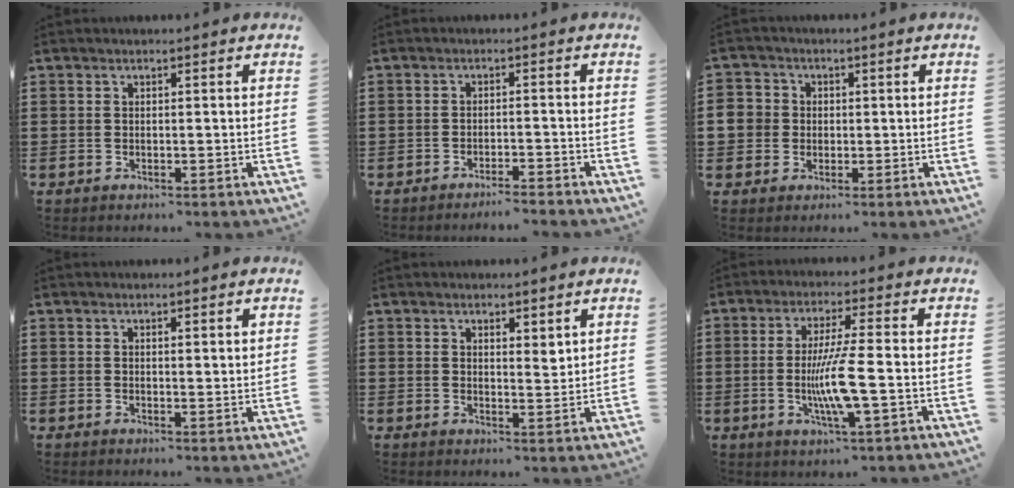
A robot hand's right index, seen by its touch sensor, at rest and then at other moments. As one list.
[{"total": 2.0, "force": [-1.9, -0.3, 0.4], "torque": [-0.008, 0.002, -0.040]}, {"total": 4.2, "force": [0.1, 4.0, 1.2], "torque": [-0.053, 0.008, -0.003]}, {"total": 0.9, "force": [0.8, 0.2, 0.4], "torque": [-0.009, 0.002, 0.015]}, {"total": 2.3, "force": [2.0, 1.0, 0.8], "torque": [-0.011, 0.004, 0.035]}, {"total": 7.9, "force": [-1.6, 0.4, 7.7], "torque": [-0.157, -0.019, -0.037]}]